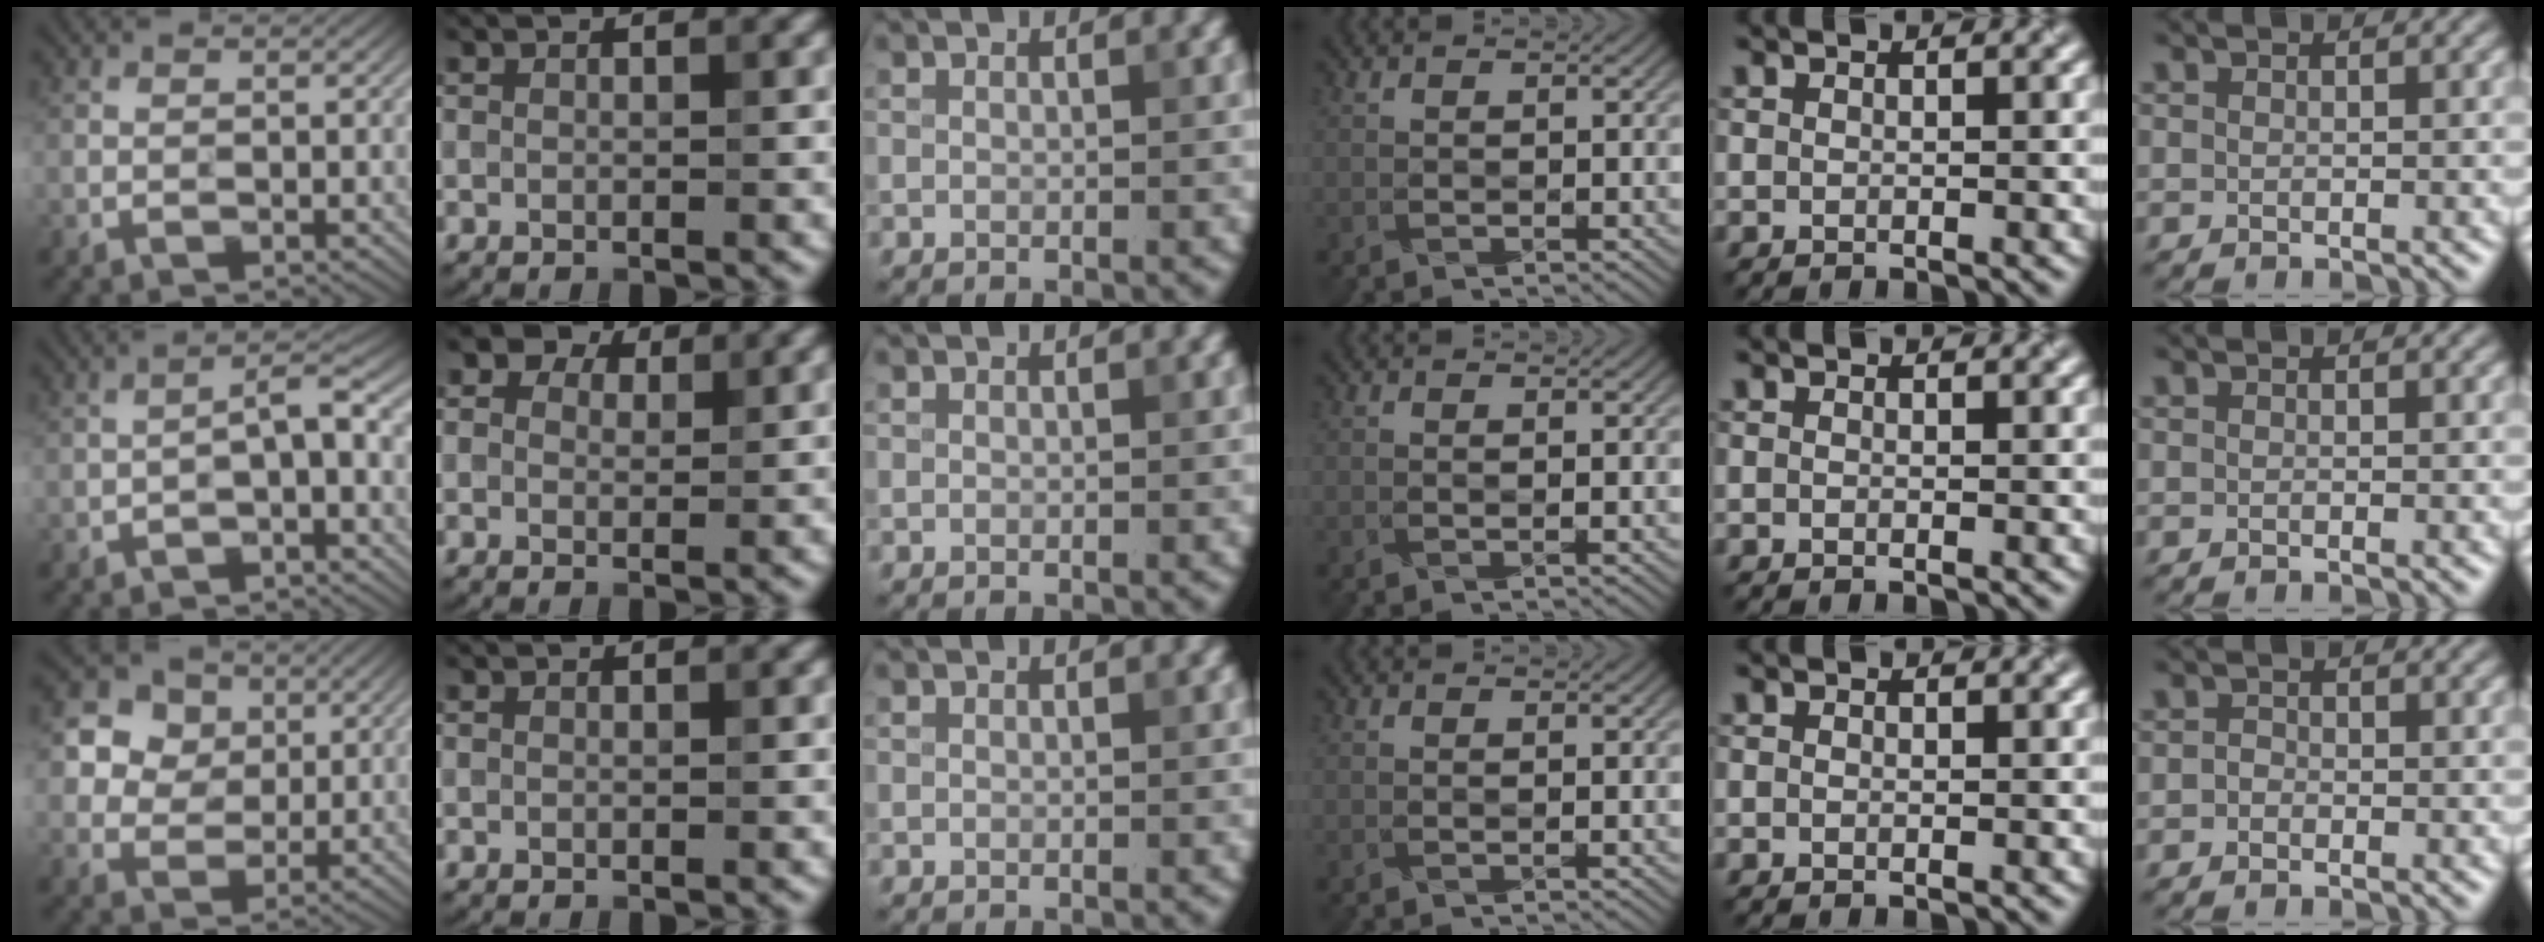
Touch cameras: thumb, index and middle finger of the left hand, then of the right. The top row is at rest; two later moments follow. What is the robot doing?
{"motion": "wrap", "object": "paper"}